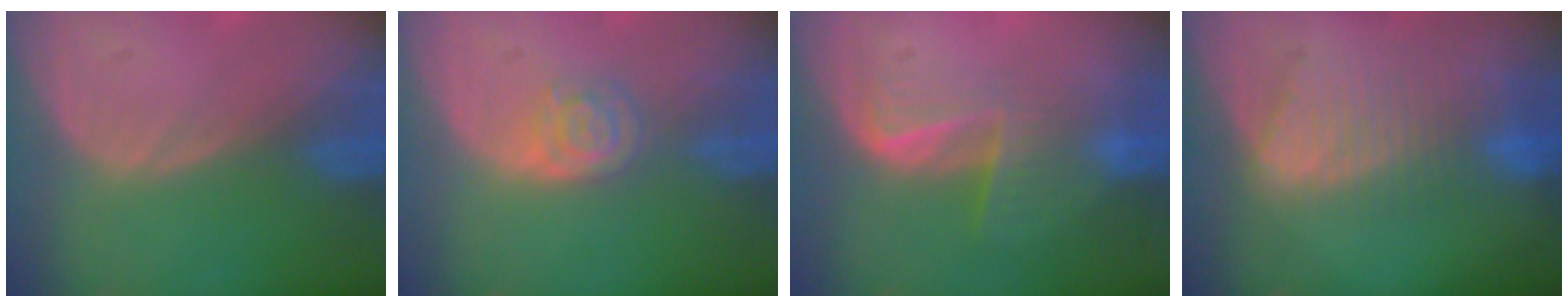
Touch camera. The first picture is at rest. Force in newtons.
{"total": 4.1, "press": 3.8, "slide": 1.5}
{"total": 6.9, "press": 5.6, "slide": 4.0}
{"total": 8.1, "press": 7.6, "slide": 3.0}